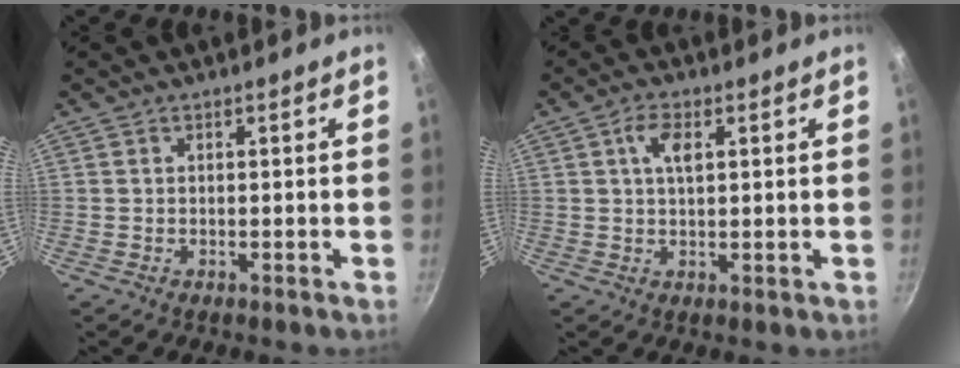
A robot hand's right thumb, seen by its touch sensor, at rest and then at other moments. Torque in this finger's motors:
{"motor_torque": [-0.27, 0.86, 0.26, -0.08, 0.02]}